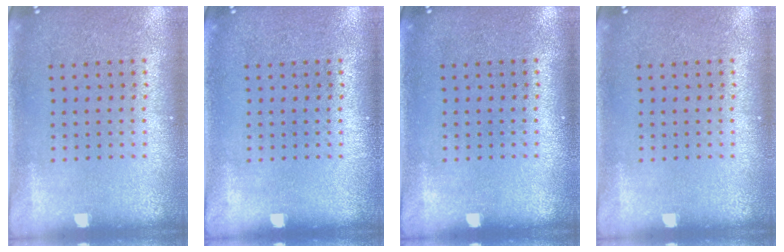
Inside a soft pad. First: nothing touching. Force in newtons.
{"total": 0.0}
{"total": 0.0}
{"total": 0.0}